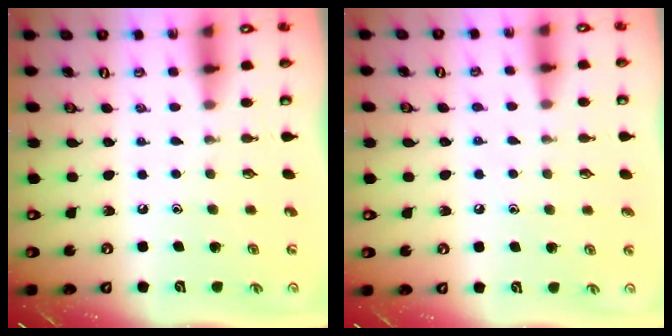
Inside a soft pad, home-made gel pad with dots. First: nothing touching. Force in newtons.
{"total": 3.5, "press": 3.5, "slide": 0.4}